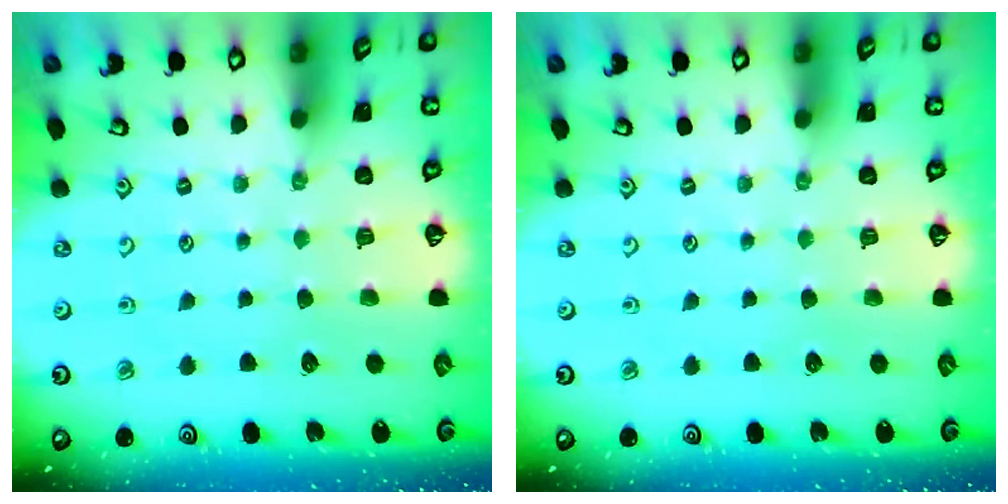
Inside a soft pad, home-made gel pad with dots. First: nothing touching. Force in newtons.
{"total": 0.0}